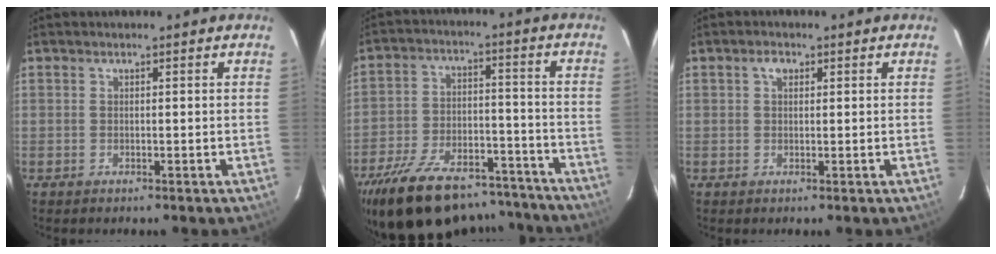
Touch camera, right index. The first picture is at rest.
{"total": 27.3, "force": [-22.0, 10.7, 12.1], "torque": [-0.245, 0.006, -0.313]}
{"total": 1.8, "force": [0.7, 1.2, 1.1], "torque": [-0.018, 0.009, 0.011]}